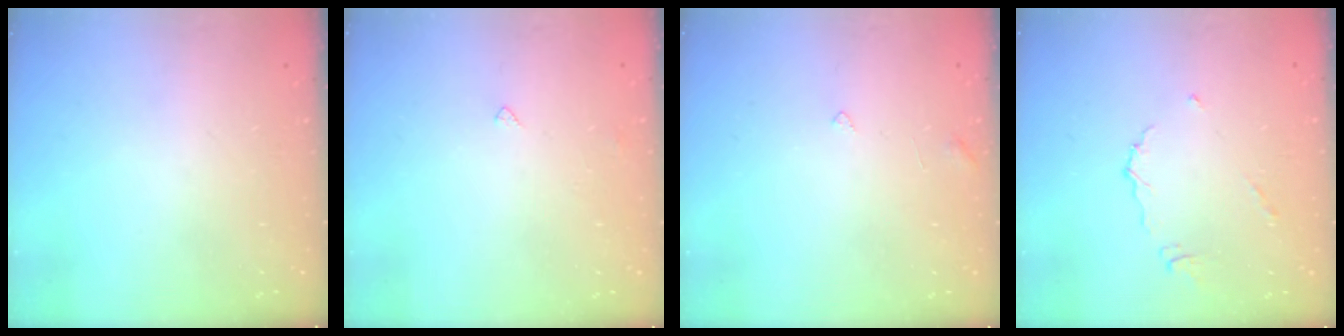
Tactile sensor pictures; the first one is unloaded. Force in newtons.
{"total": 2.8, "press": 2.7, "slide": 0.4}
{"total": 3.4, "press": 3.4, "slide": 0.4}
{"total": 5.5, "press": 5.5, "slide": 0.4}